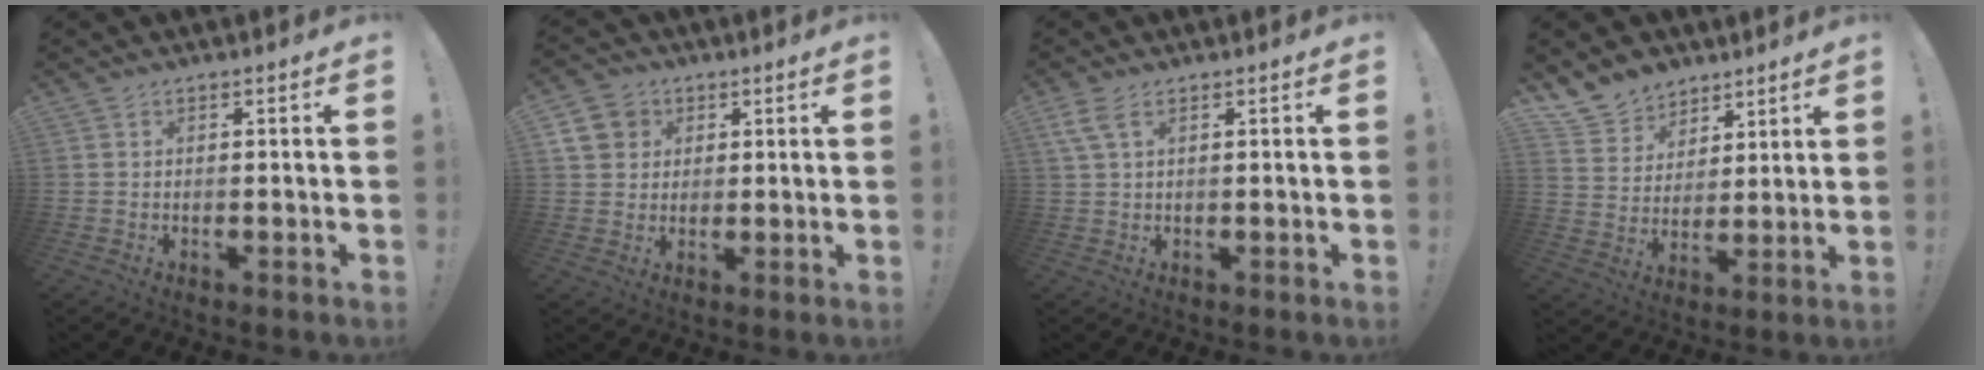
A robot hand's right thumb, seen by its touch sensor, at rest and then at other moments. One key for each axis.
{"total": 8.0, "fx": 3.0, "fy": 6.9, "fz": 2.7, "tx": -0.051, "ty": -0.009, "tz": 0.061}
{"total": 4.3, "fx": 2.1, "fy": 1.7, "fz": 3.4, "tx": -0.077, "ty": 0.006, "tz": 0.041}
{"total": 10.3, "fx": 7.7, "fy": 6.7, "fz": 1.3, "tx": -0.034, "ty": -0.059, "tz": 0.154}